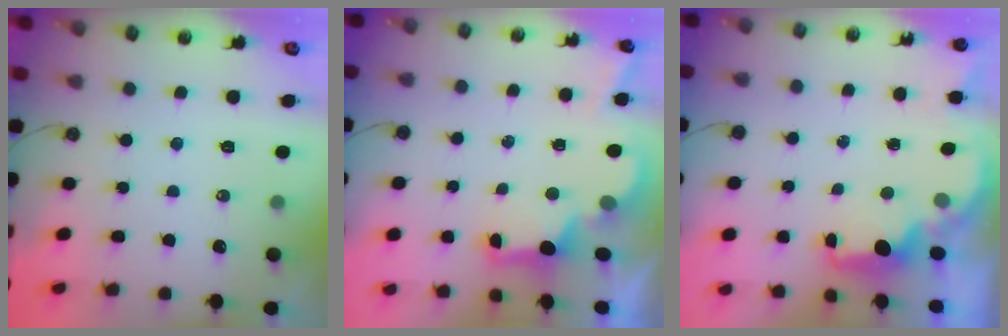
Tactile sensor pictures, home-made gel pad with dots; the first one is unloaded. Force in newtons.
{"total": 2.6, "press": 2.5, "slide": 0.9}
{"total": 2.8, "press": 2.6, "slide": 0.9}